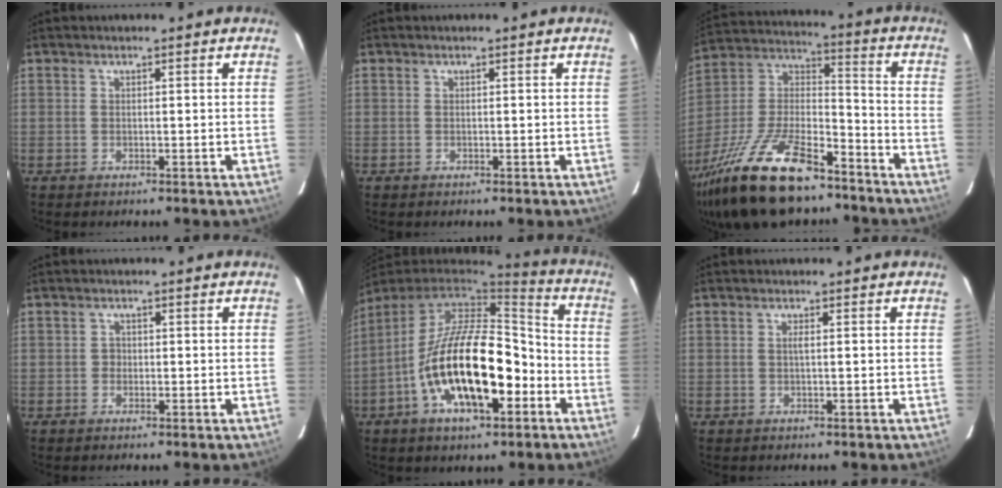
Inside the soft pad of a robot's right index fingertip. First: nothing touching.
{"total": 0.0}
{"total": 26.5, "force": [-18.3, 9.7, 16.5], "torque": [-0.342, -0.016, -0.311]}
{"total": 1.0, "force": [-0.4, 0.9, 0.0], "torque": [0.002, 0.002, -0.007]}
{"total": 19.5, "force": [-6.9, 7.9, 16.4], "torque": [-0.307, -0.009, -0.119]}
{"total": 0.7, "force": [0.0, -0.1, 0.7], "torque": [-0.013, 0.002, -0.001]}